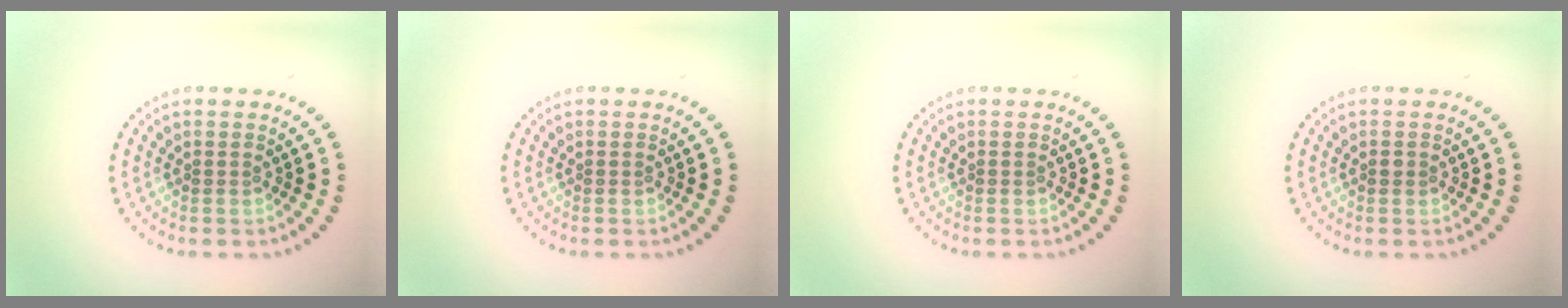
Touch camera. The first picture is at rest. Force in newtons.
{"total": 0.0}
{"total": 0.0}
{"total": 0.5, "press": 0.5, "slide": 0.1}